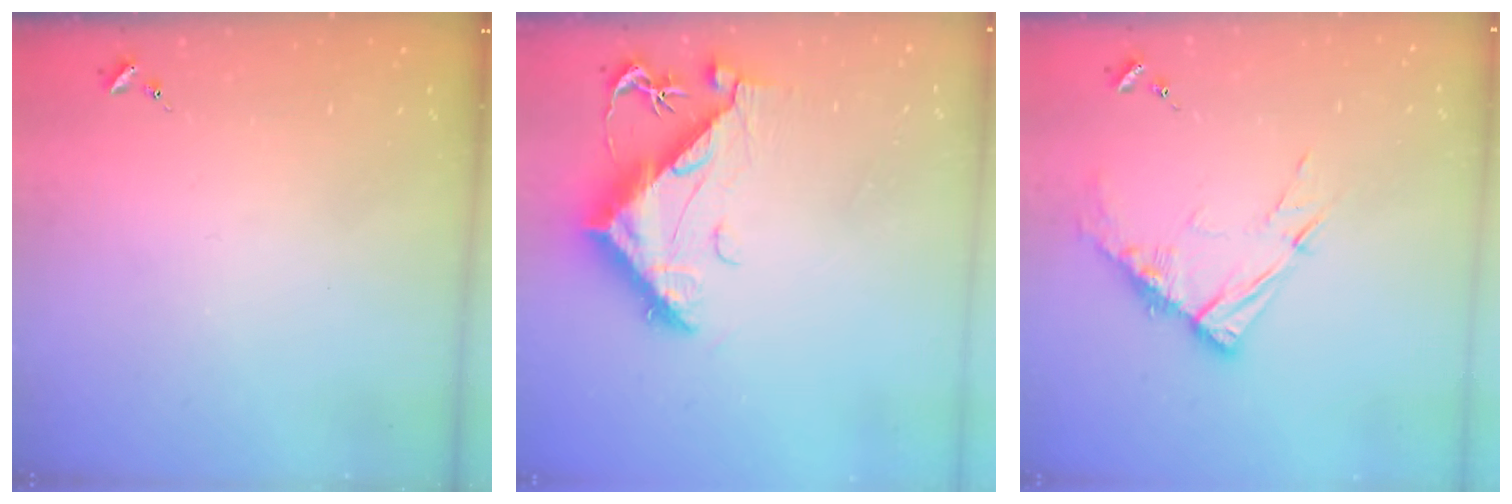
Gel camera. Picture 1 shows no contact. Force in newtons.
{"total": 12.3, "press": 12.2, "slide": 1.5}
{"total": 11.3, "press": 11.2, "slide": 1.1}